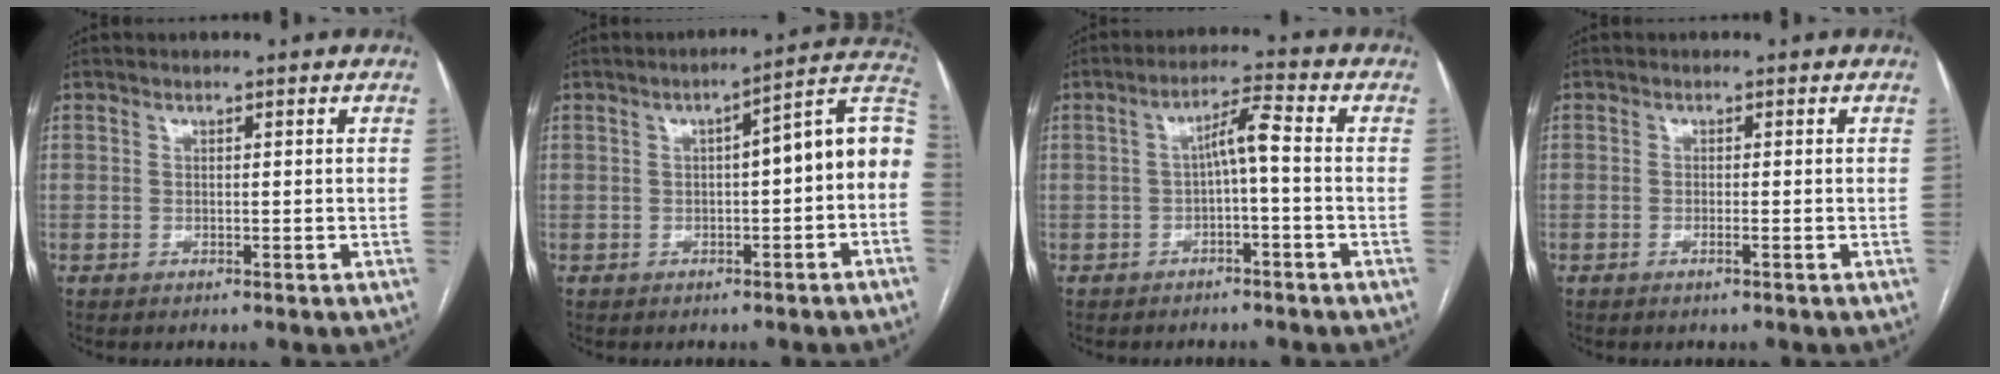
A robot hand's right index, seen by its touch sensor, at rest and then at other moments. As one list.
[{"total": 10.4, "force": [-0.2, 2.2, 10.2], "torque": [-0.133, 0.044, -0.005]}, {"total": 4.7, "force": [-0.6, 0.5, 4.6], "torque": [-0.078, 0.023, -0.008]}, {"total": 0.7, "force": [-0.3, -0.1, 0.6], "torque": [-0.011, 0.001, -0.004]}]